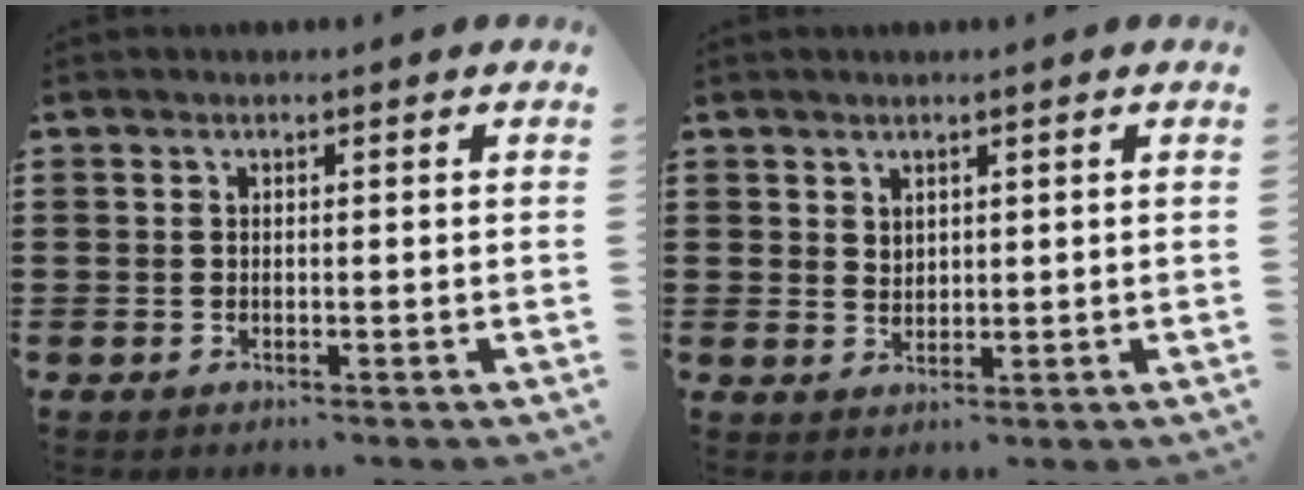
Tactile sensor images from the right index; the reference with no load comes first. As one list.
[{"total": 1.9, "force": [1.5, 1.0, 0.2], "torque": [-0.006, 0.002, 0.031]}]